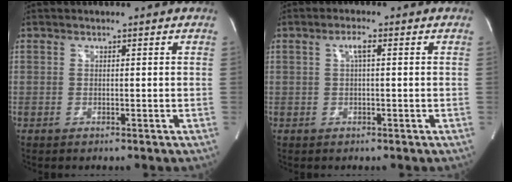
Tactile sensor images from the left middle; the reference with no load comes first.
{"total": 2.0, "force": [0.5, 0.3, 1.9], "torque": [-0.037, 0.005, 0.009]}